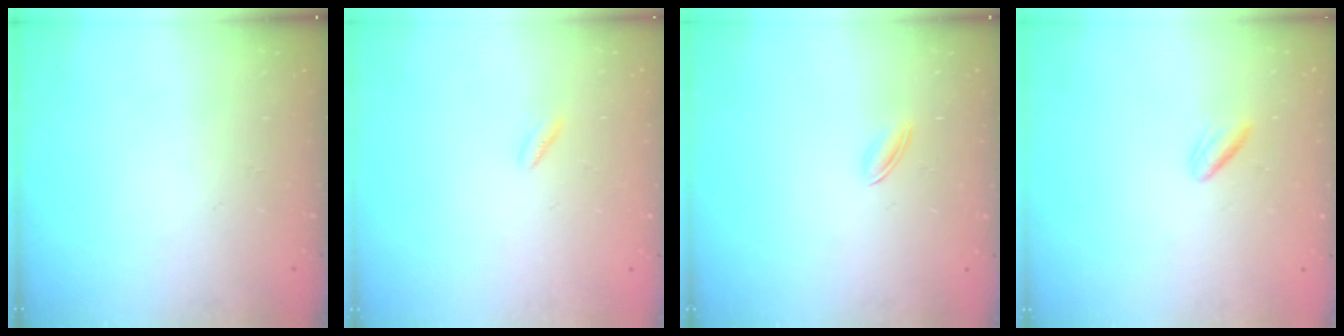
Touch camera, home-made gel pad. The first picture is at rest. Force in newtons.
{"total": 1.8, "press": 1.7, "slide": 0.7}
{"total": 2.5, "press": 2.4, "slide": 0.8}
{"total": 2.0, "press": 1.7, "slide": 1.1}